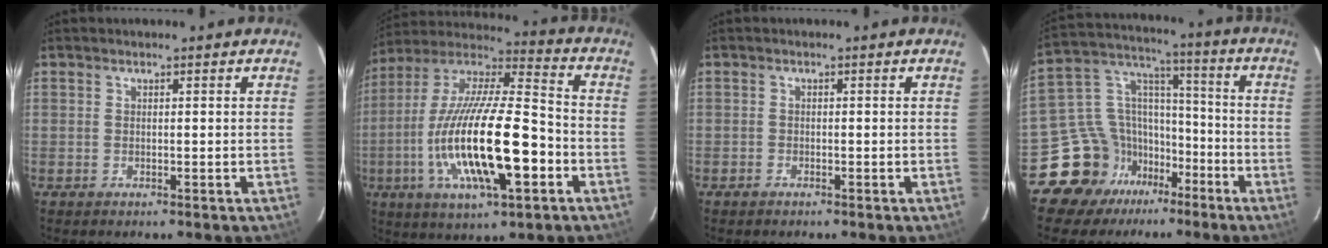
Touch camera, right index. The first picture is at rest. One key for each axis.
{"total": 24.0, "fx": -6.7, "fy": 6.5, "fz": 22.1, "tx": -0.412, "ty": -0.022, "tz": -0.117}
{"total": 0.9, "fx": -0.8, "fy": 0.5, "fz": 0.0, "tx": -0.006, "ty": 0.003, "tz": -0.015}
{"total": 14.4, "fx": -9.7, "fy": 10.4, "fz": 2.4, "tx": -0.074, "ty": 0.071, "tz": -0.164}